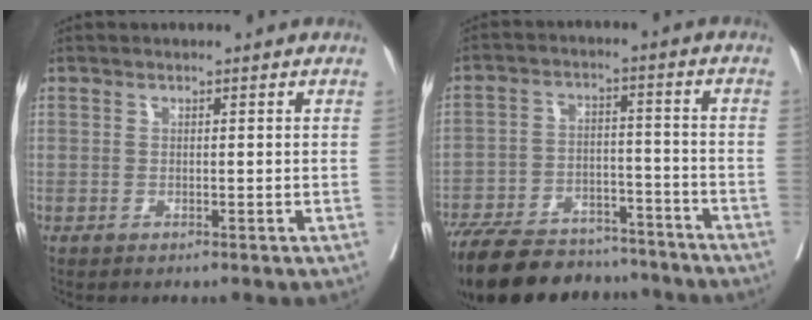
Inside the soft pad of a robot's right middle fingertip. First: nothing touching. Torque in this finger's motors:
{"motor_torque": [1.02, -1.11, 0.37, 0.18]}